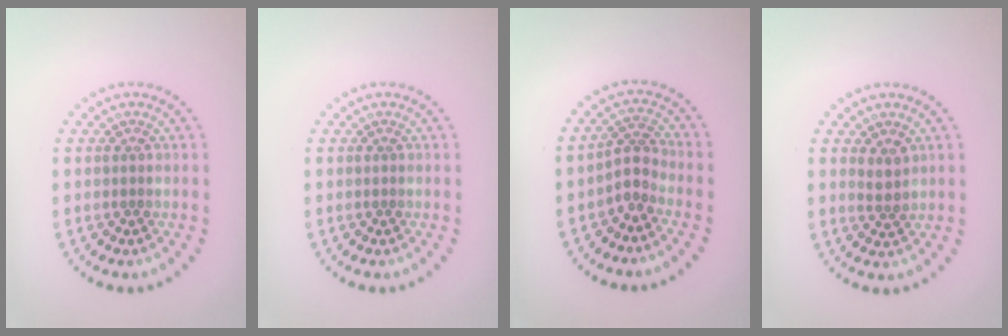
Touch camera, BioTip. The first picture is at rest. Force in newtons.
{"total": 0.0}
{"total": 2.2, "press": 1.5, "slide": 1.6}
{"total": 1.4, "press": 1.1, "slide": 0.8}